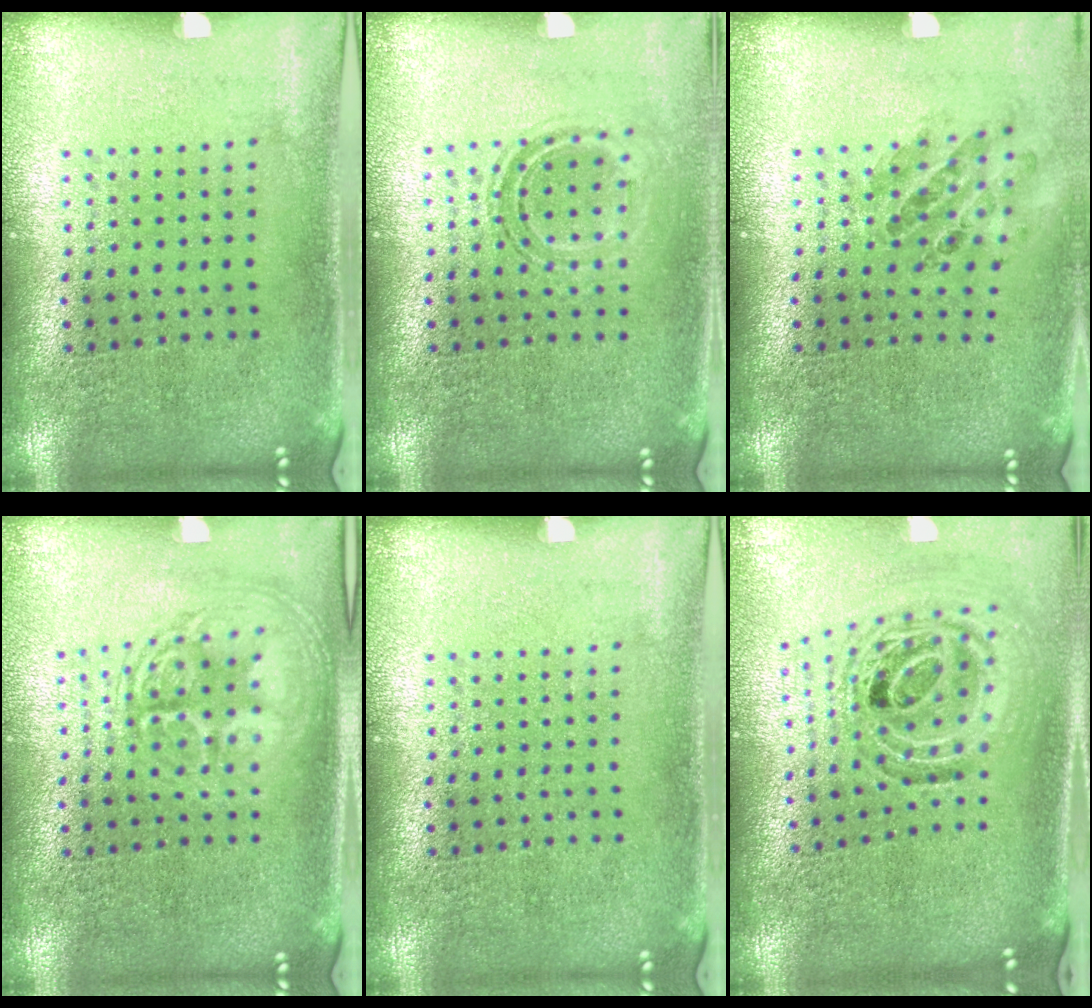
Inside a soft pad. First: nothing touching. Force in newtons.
{"total": 1.1, "press": 0.9, "slide": 0.7}
{"total": 0.8, "press": 0.8, "slide": 0.0}
{"total": 2.5, "press": 2.5, "slide": 0.4}
{"total": 0.0}
{"total": 1.2, "press": 1.1, "slide": 0.5}